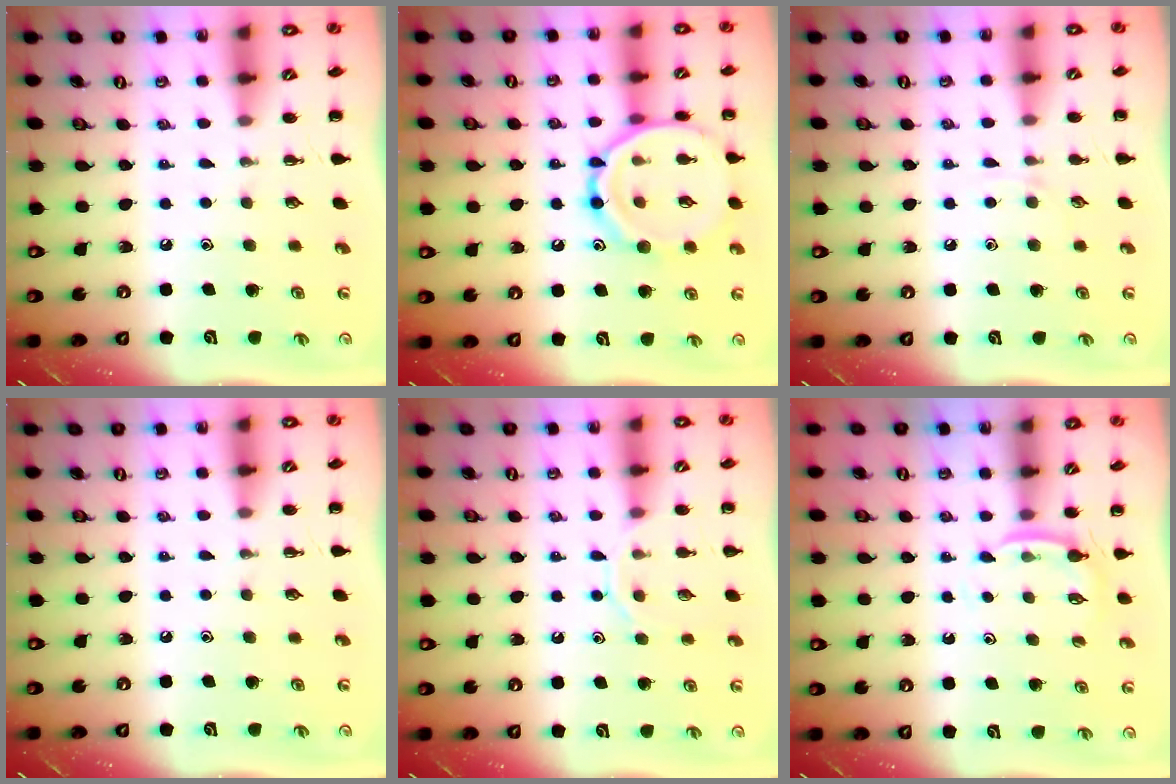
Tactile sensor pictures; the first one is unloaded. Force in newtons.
{"total": 15.1, "press": 15.0, "slide": 0.9}
{"total": 2.5, "press": 2.3, "slide": 0.9}
{"total": 0.0}
{"total": 8.3, "press": 8.2, "slide": 1.3}
{"total": 4.1, "press": 3.9, "slide": 1.1}